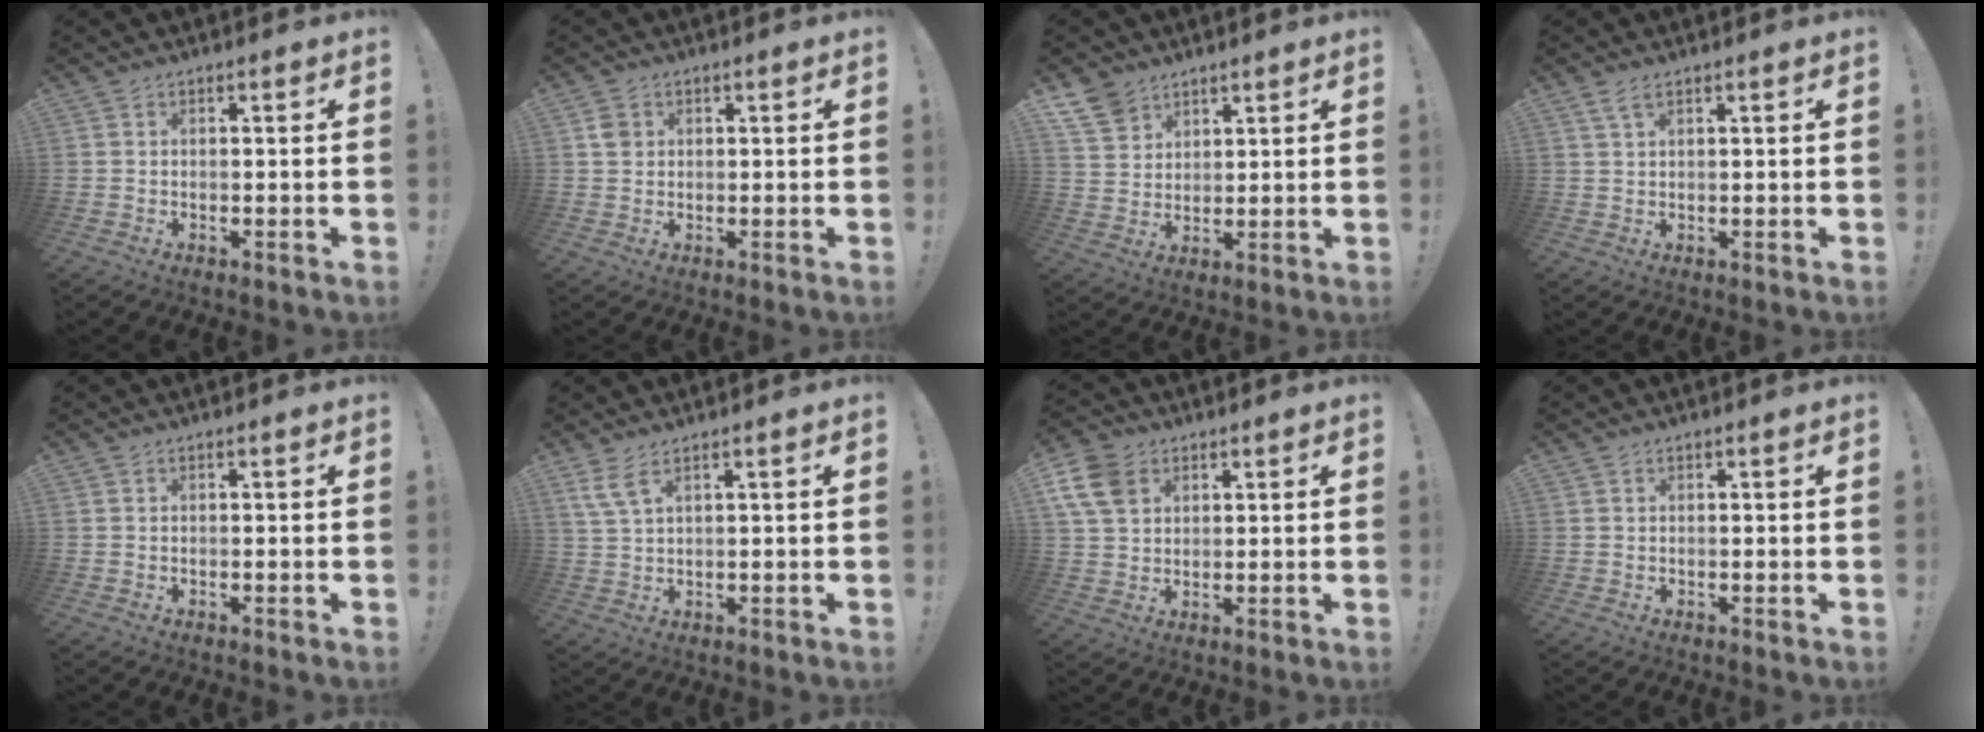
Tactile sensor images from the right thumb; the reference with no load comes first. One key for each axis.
{"total": 2.5, "fx": 1.0, "fy": 2.2, "fz": 0.9, "tx": -0.011, "ty": -0.001, "tz": 0.018}
{"total": 9.2, "fx": 6.4, "fy": 6.1, "fz": 2.4, "tx": -0.053, "ty": -0.035, "tz": 0.130}
{"total": 2.8, "fx": 1.8, "fy": 0.9, "fz": 2.0, "tx": -0.041, "ty": -0.001, "tz": 0.033}
{"total": 0.0}
{"total": 4.8, "fx": 3.0, "fy": 1.0, "fz": 3.6, "tx": -0.081, "ty": -0.005, "tz": 0.057}
{"total": 10.3, "fx": 4.4, "fy": 7.5, "fz": 5.6, "tx": -0.120, "ty": -0.003, "tz": 0.091}
{"total": 0.7, "fx": 0.3, "fy": 0.7, "fz": -0.1, "tx": 0.005, "ty": -0.001, "tz": 0.005}